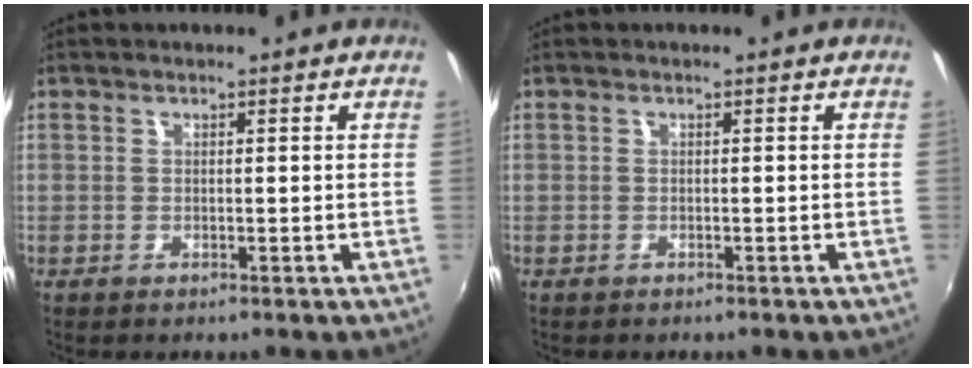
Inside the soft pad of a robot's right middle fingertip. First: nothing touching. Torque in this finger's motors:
{"motor_torque": [-0.35, 0.17, -0.20, -0.06]}